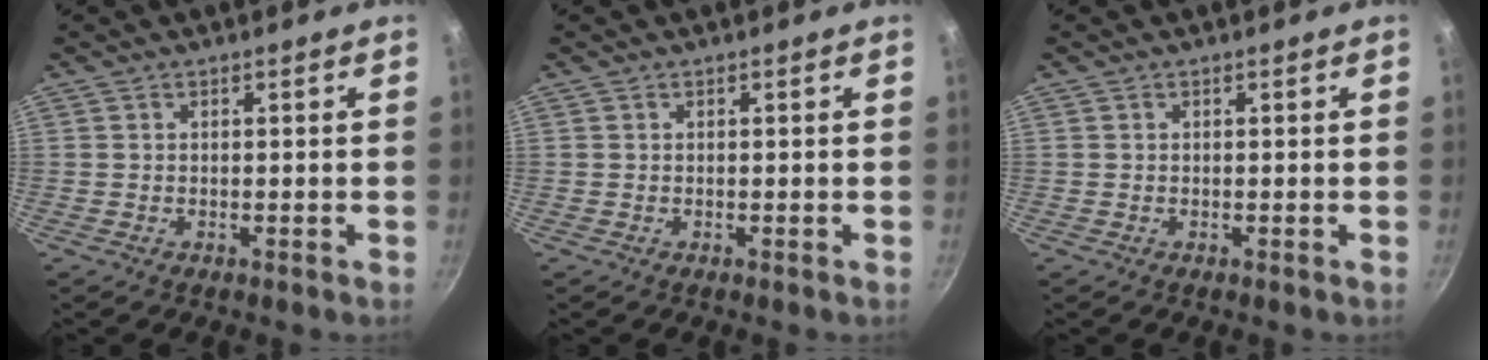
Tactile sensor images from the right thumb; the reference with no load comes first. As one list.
[{"total": 0.0}, {"total": 0.0}]